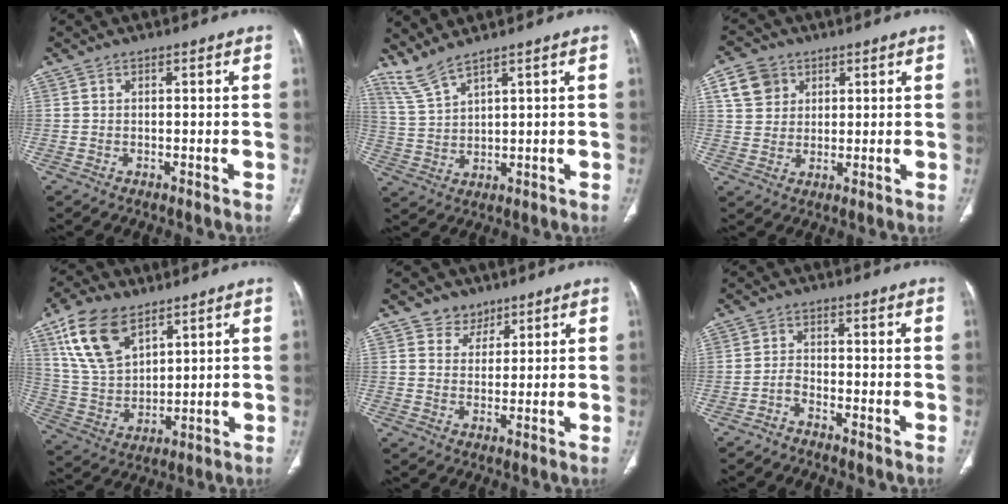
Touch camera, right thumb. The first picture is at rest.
{"total": 4.5, "force": [4.0, 0.0, 2.0], "torque": [-0.052, -0.022, 0.097]}
{"total": 7.2, "force": [3.1, 6.0, 2.5], "torque": [-0.022, -0.003, 0.061]}
{"total": 15.0, "force": [8.5, 8.0, 9.4], "torque": [-0.163, -0.025, 0.172]}
{"total": 4.2, "force": [2.8, 3.2, 0.2], "torque": [0.021, -0.016, 0.043]}
{"total": 2.0, "force": [-1.8, 0.5, 0.7], "torque": [-0.016, 0.013, -0.039]}